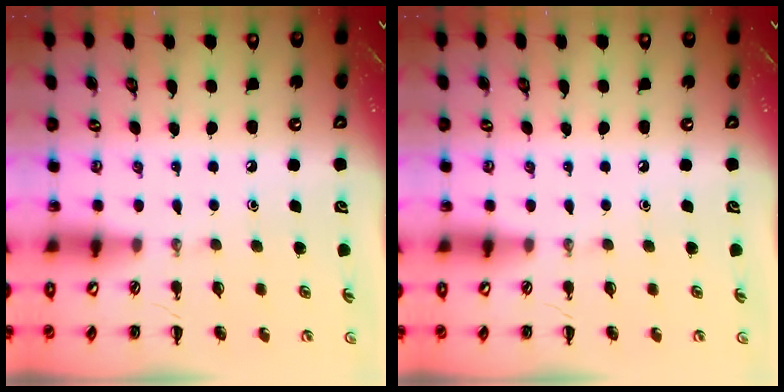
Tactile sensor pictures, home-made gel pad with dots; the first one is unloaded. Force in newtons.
{"total": 0.0}